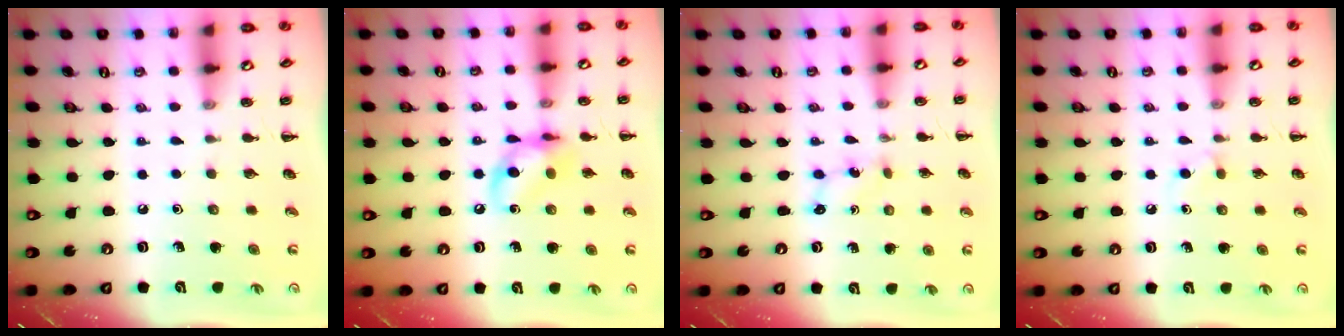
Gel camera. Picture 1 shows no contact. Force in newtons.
{"total": 10.9, "press": 10.8, "slide": 1.7}
{"total": 1.7, "press": 1.6, "slide": 0.6}
{"total": 2.2, "press": 2.0, "slide": 1.0}